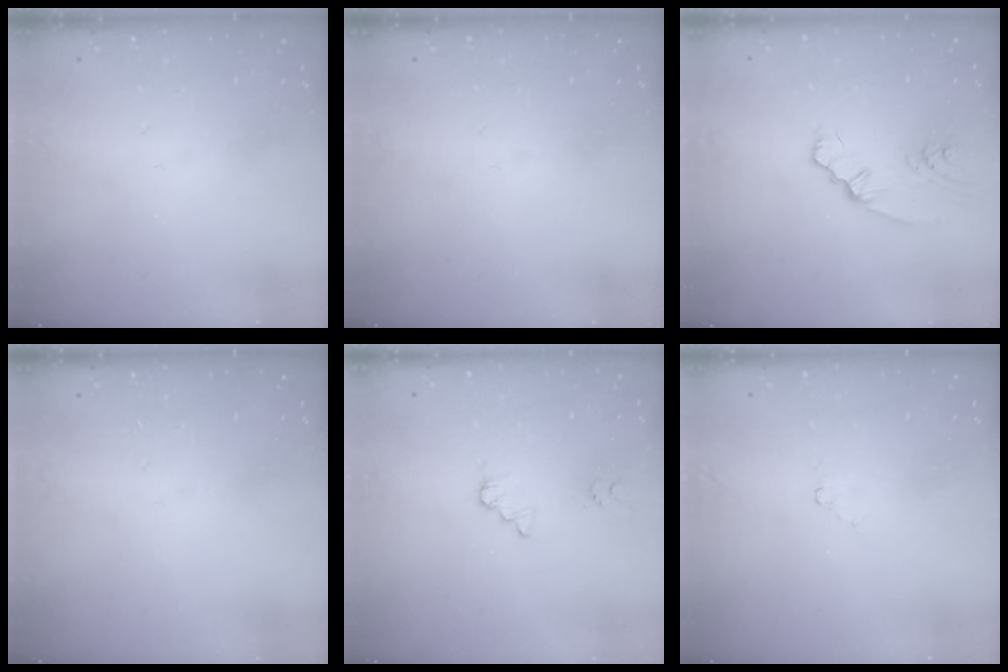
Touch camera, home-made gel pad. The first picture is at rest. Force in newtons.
{"total": 0.0}
{"total": 2.3, "press": 2.2, "slide": 0.5}
{"total": 0.0}
{"total": 1.3, "press": 1.3, "slide": 0.2}
{"total": 1.8, "press": 1.7, "slide": 0.4}